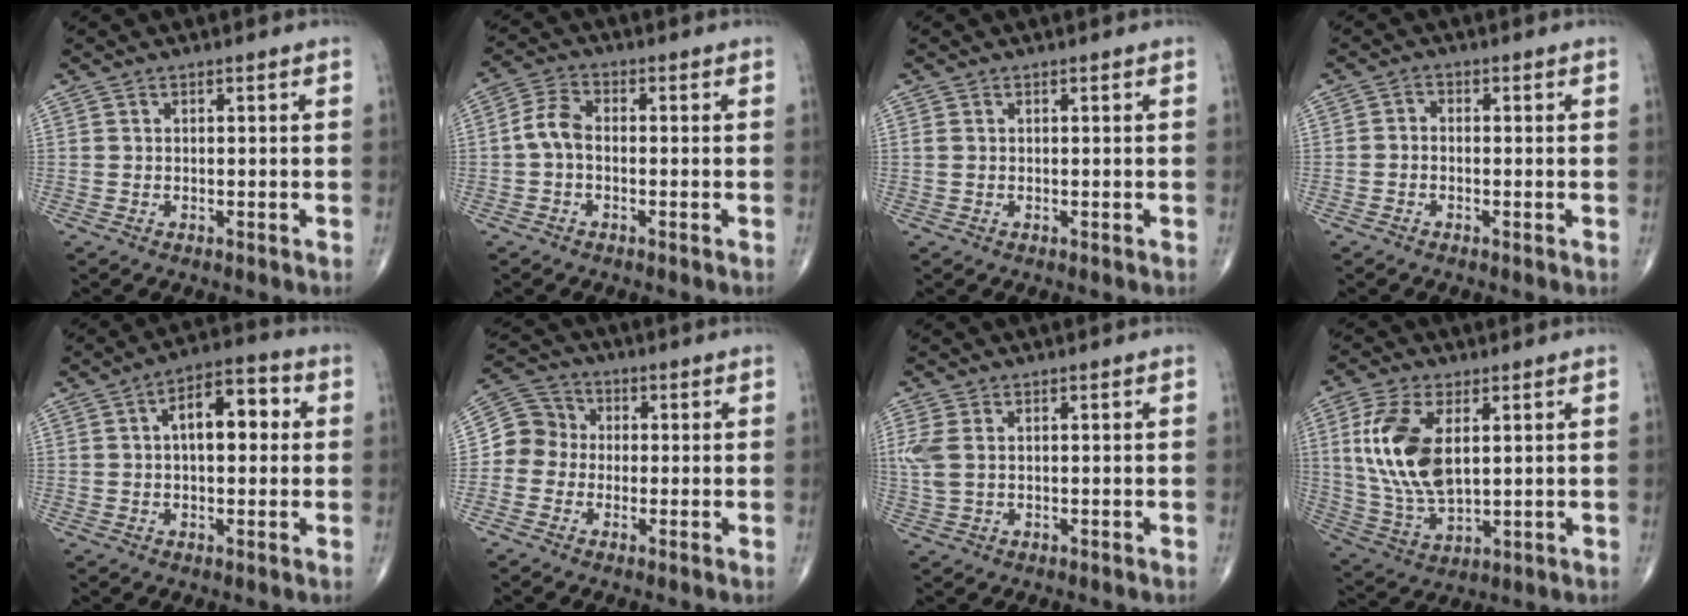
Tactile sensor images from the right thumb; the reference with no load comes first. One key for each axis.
{"total": 4.8, "fx": -0.7, "fy": 2.9, "fz": 3.7, "tx": -0.074, "ty": 0.016, "tz": -0.023}
{"total": 0.6, "fx": 0.1, "fy": 0.4, "fz": 0.5, "tx": -0.014, "ty": 0.006, "tz": 0.006}
{"total": 1.4, "fx": -0.5, "fy": 0.9, "fz": 0.8, "tx": -0.009, "ty": 0.007, "tz": -0.015}
{"total": 10.2, "fx": 1.8, "fy": 5.2, "fz": 8.6, "tx": -0.113, "ty": 0.026, "tz": 0.019}
{"total": 6.8, "fx": -0.6, "fy": 6.3, "fz": 2.4, "tx": -0.021, "ty": 0.026, "tz": -0.027}
{"total": 4.2, "fx": 0.9, "fy": 2.4, "fz": 3.4, "tx": -0.104, "ty": 0.009, "tz": 0.024}
{"total": 14.5, "fx": 3.3, "fy": 7.5, "fz": 12.0, "tx": -0.250, "ty": -0.013, "tz": 0.073}